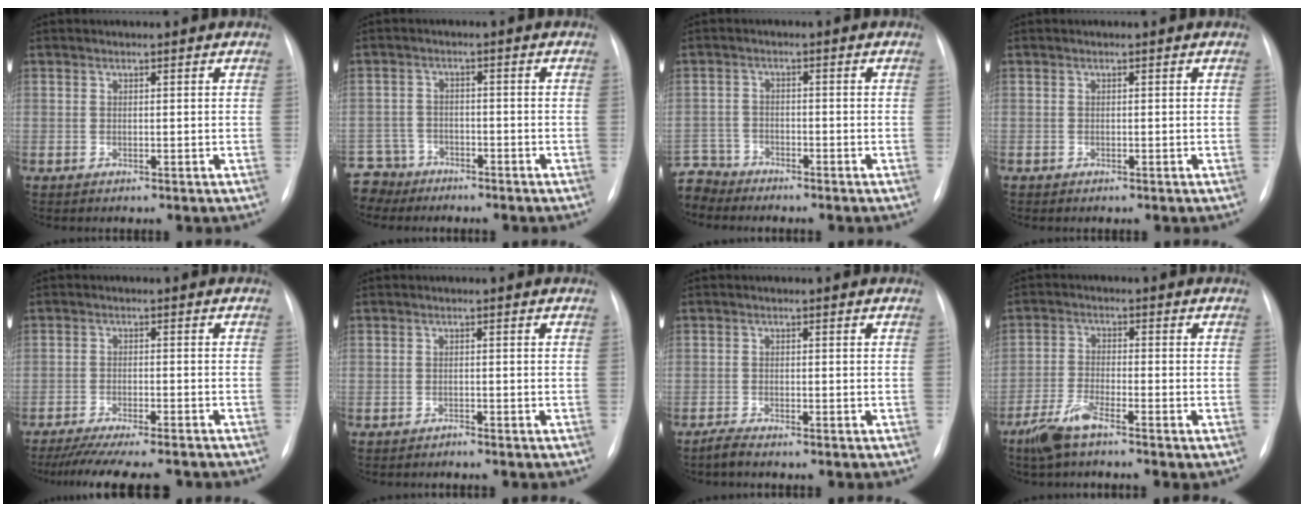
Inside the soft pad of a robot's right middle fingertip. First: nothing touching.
{"total": 6.0, "force": [-5.2, 2.8, -0.8], "torque": [0.016, 0.000, -0.098]}
{"total": 5.7, "force": [-5.4, 1.4, -0.6], "torque": [0.016, 0.000, -0.110]}
{"total": 0.0}
{"total": 14.6, "force": [-13.0, 1.5, 6.5], "torque": [-0.102, -0.022, -0.180]}
{"total": 0.6, "force": [-0.6, -0.1, 0.0], "torque": [-0.005, -0.003, -0.012]}
{"total": 1.5, "force": [-1.4, -0.2, 0.6], "torque": [-0.021, -0.005, -0.030]}
{"total": 5.3, "force": [-4.1, 0.5, 3.4], "torque": [-0.083, -0.012, -0.084]}